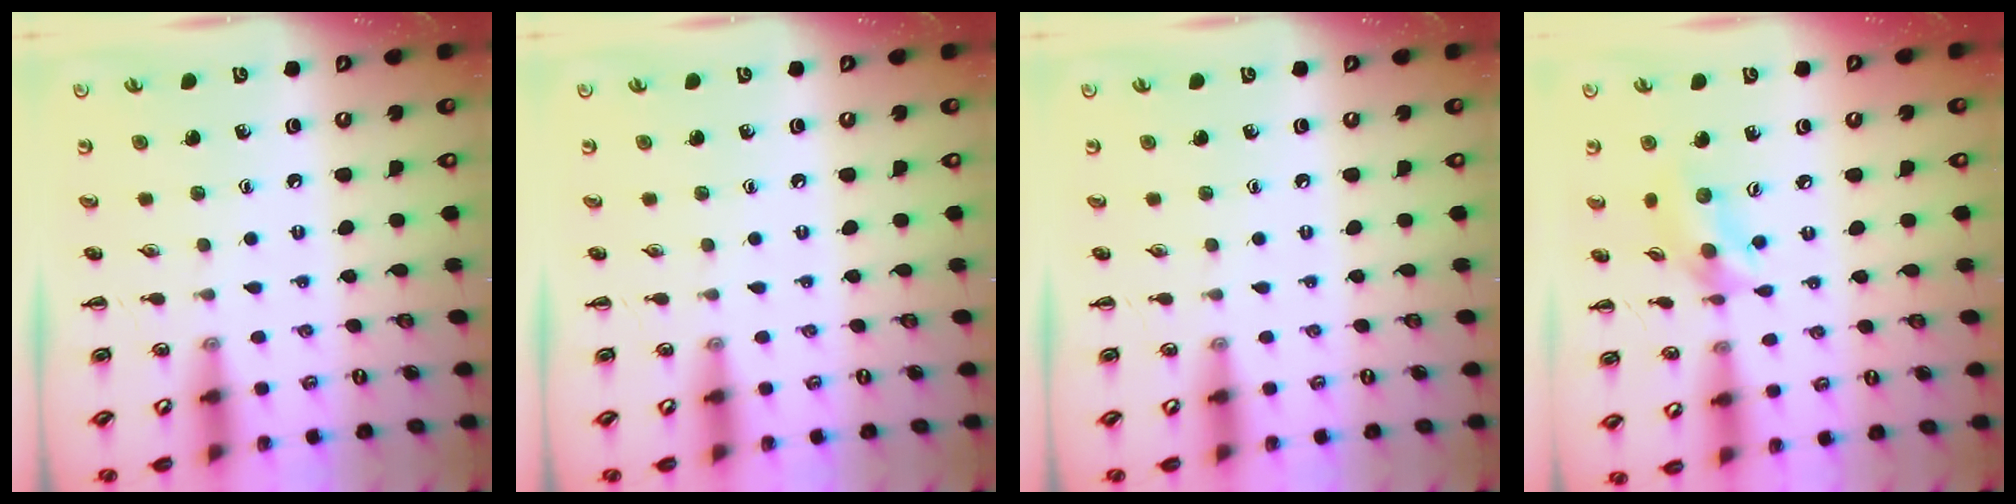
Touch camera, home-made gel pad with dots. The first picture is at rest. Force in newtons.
{"total": 0.0}
{"total": 0.0}
{"total": 8.8, "press": 8.7, "slide": 1.4}